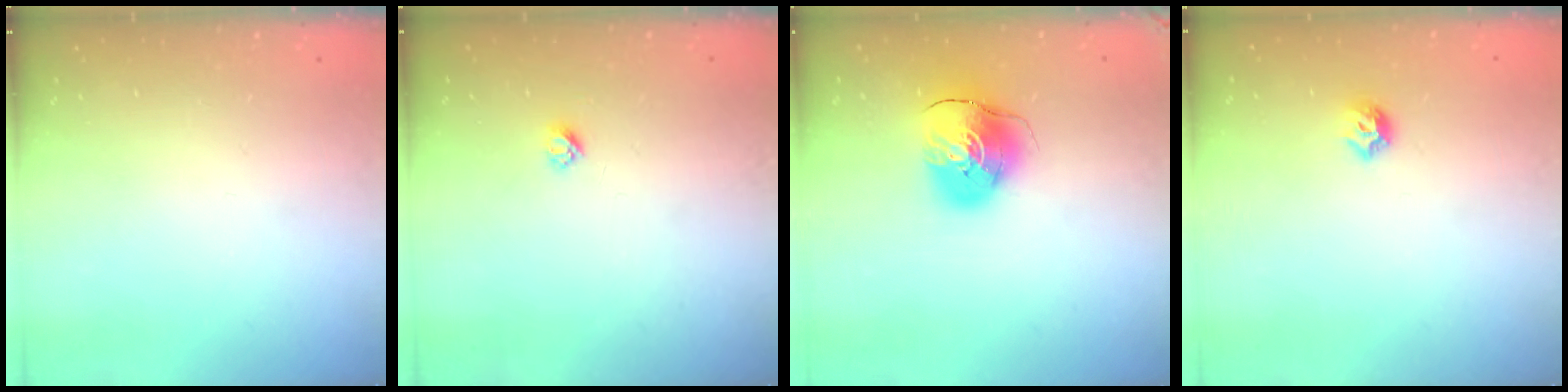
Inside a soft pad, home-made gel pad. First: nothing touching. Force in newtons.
{"total": 2.7, "press": 2.6, "slide": 0.3}
{"total": 10.2, "press": 10.1, "slide": 1.4}
{"total": 6.4, "press": 6.3, "slide": 0.9}